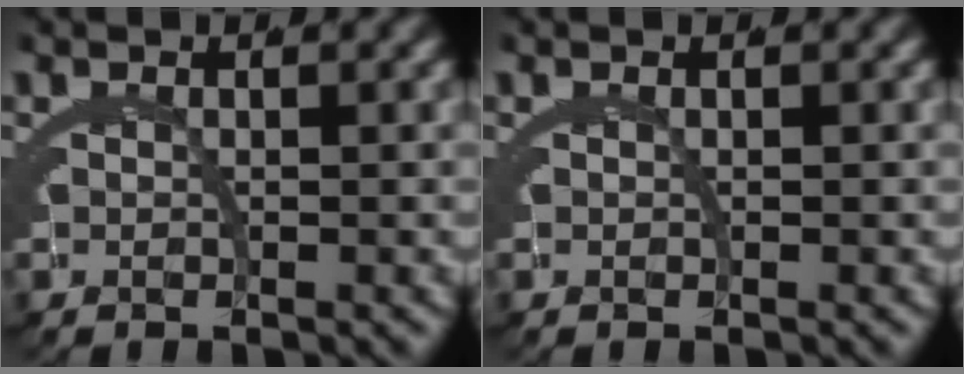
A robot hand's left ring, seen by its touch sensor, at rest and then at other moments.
{"total": 0.0}